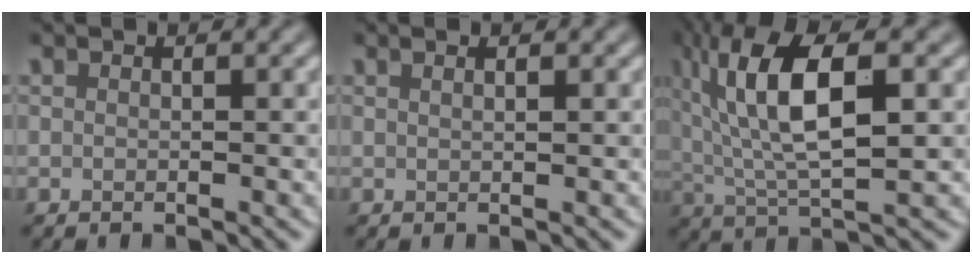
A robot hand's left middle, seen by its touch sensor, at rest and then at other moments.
{"total": 1.0, "force": [0.7, 0.3, 0.7], "torque": [-0.003, -0.003, 0.006]}
{"total": 9.9, "force": [2.6, 3.3, 8.9], "torque": [-0.163, 0.009, 0.044]}